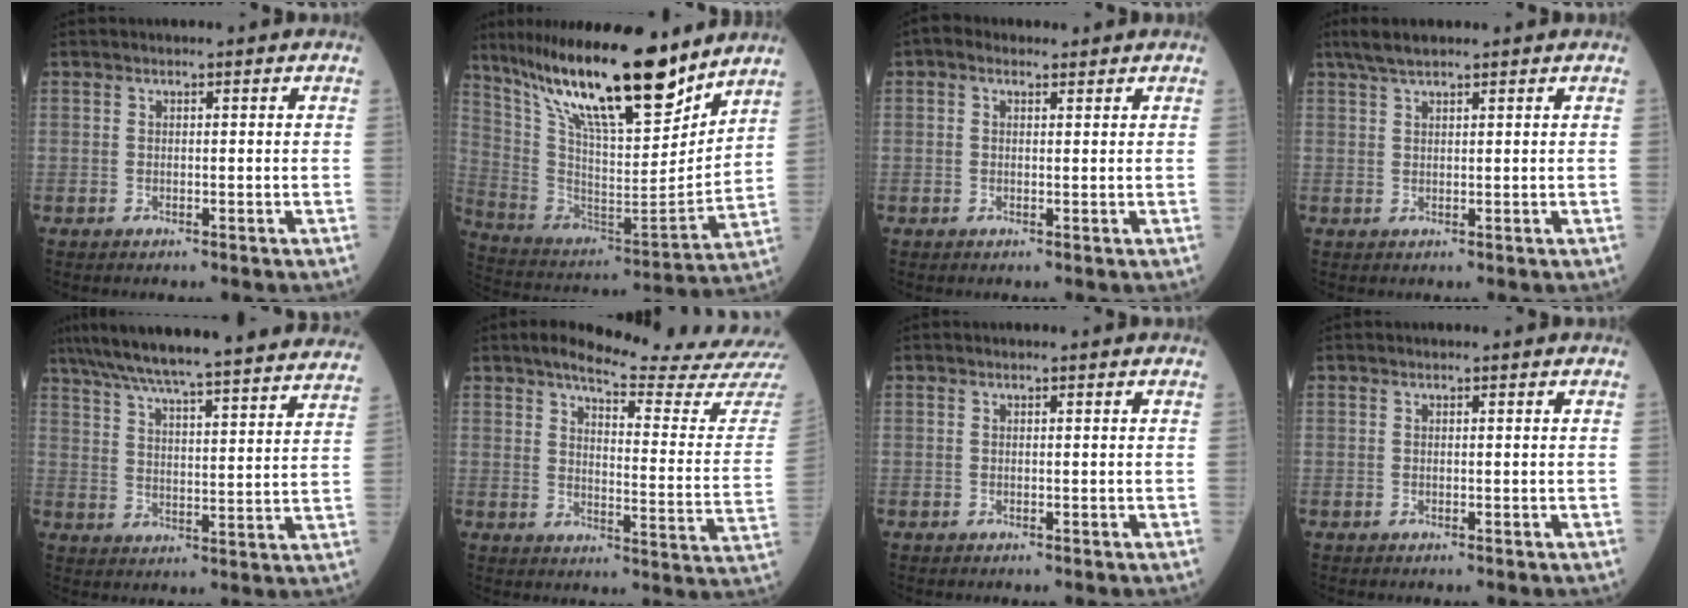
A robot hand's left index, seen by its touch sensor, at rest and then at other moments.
{"total": 23.5, "force": [17.8, 4.4, 14.7], "torque": [-0.264, -0.005, 0.312]}
{"total": 2.1, "force": [1.3, 1.3, 1.1], "torque": [-0.028, 0.020, 0.020]}
{"total": 3.8, "force": [3.0, 0.6, 2.3], "torque": [-0.051, 0.020, 0.060]}
{"total": 33.2, "force": [29.8, 2.6, 14.4], "torque": [-0.242, -0.030, 0.386]}
{"total": 18.6, "force": [17.2, -0.8, 7.0], "torque": [-0.104, -0.103, 0.201]}
{"total": 0.0}
{"total": 0.0}